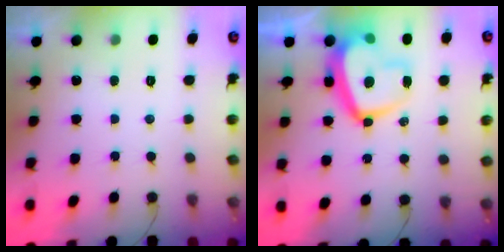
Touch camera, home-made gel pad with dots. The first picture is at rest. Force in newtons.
{"total": 15.0, "press": 14.9, "slide": 1.5}